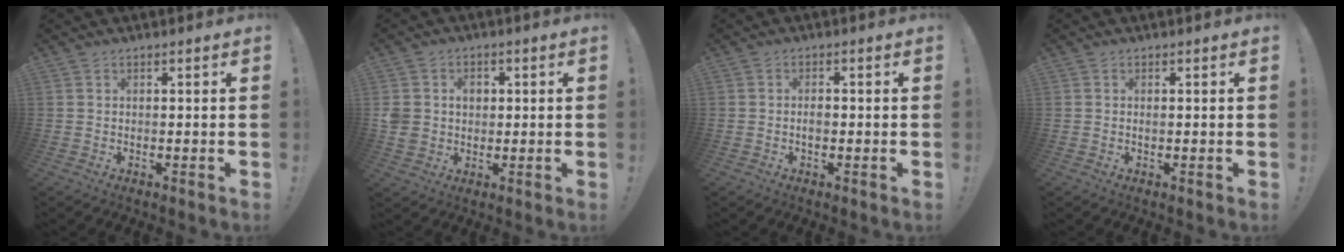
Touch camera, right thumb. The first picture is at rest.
{"total": 6.1, "force": [0.5, 5.6, 2.3], "torque": [-0.040, 0.001, 0.011]}
{"total": 1.8, "force": [-0.6, 1.1, 1.3], "torque": [-0.020, 0.003, -0.011]}
{"total": 0.0}